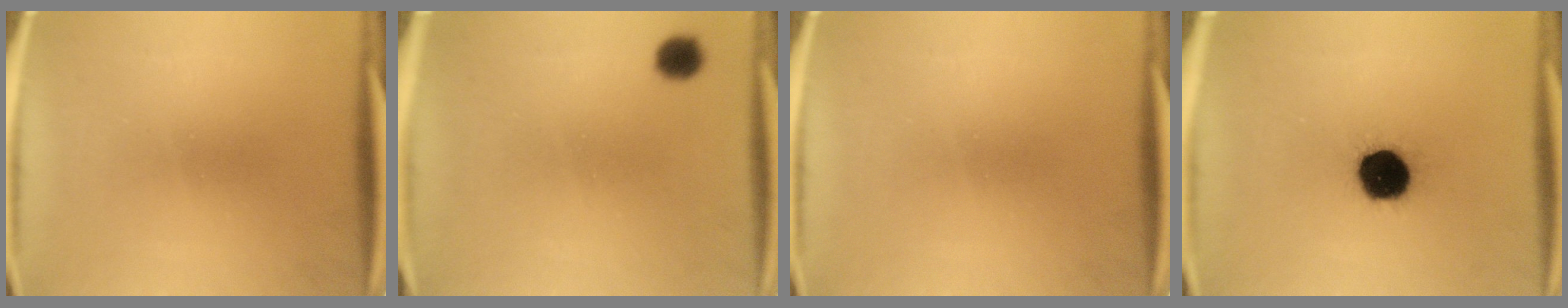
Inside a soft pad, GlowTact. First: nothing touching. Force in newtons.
{"total": 3.3}
{"total": 0.0}
{"total": 14.0}